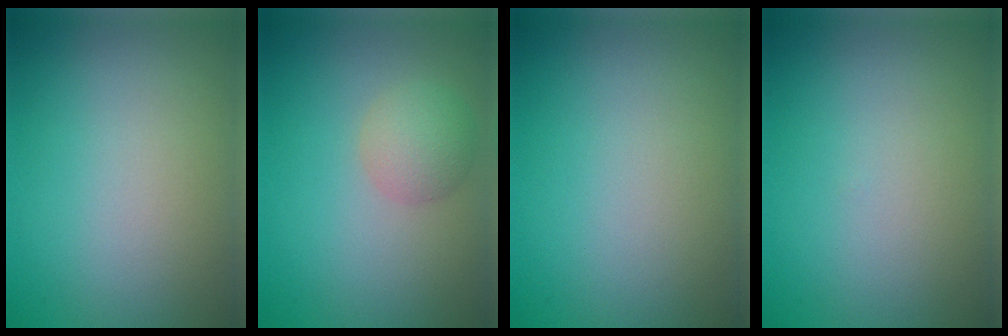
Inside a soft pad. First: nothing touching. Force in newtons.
{"total": 2.7, "press": 2.7, "slide": 0.2}
{"total": 0.0}
{"total": 0.0}